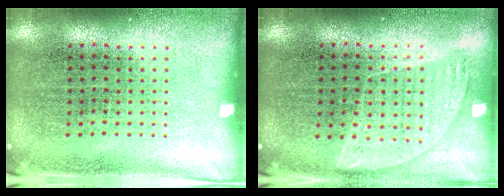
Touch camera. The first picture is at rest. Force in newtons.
{"total": 0.9, "press": 0.8, "slide": 0.3}